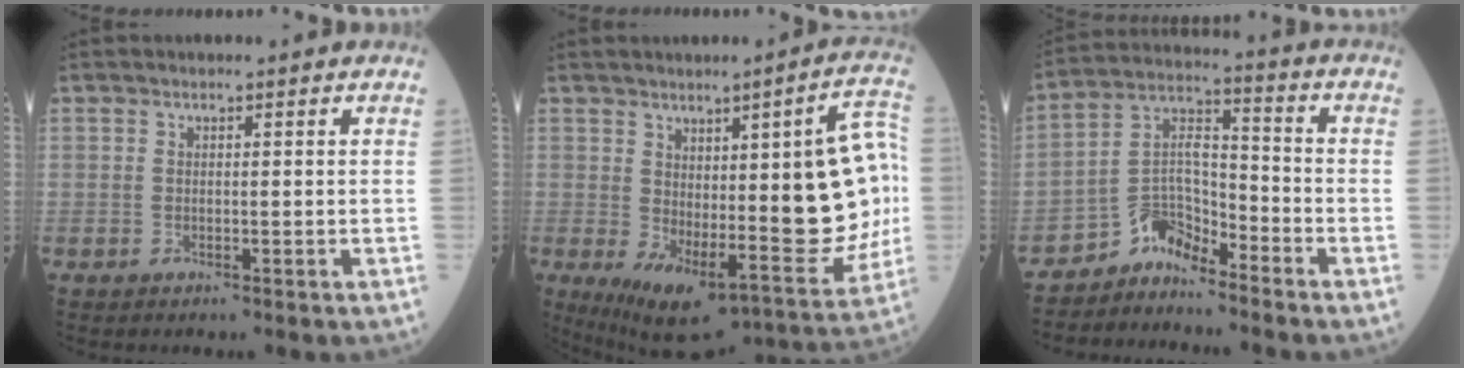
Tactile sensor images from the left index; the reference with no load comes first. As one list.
[{"total": 21.4, "force": [-0.2, 5.4, 20.8], "torque": [-0.265, 0.019, 0.018]}, {"total": 6.1, "force": [-5.7, 1.6, 1.4], "torque": [-0.023, 0.028, -0.111]}]